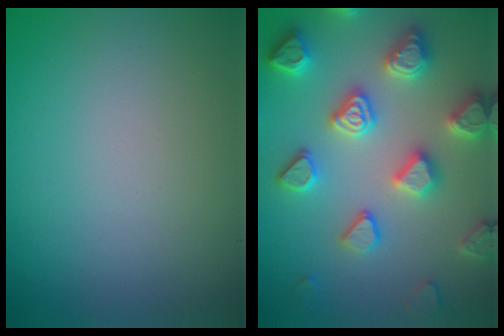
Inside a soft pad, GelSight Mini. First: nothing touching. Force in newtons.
{"total": 6.7, "press": 6.5, "slide": 1.4}